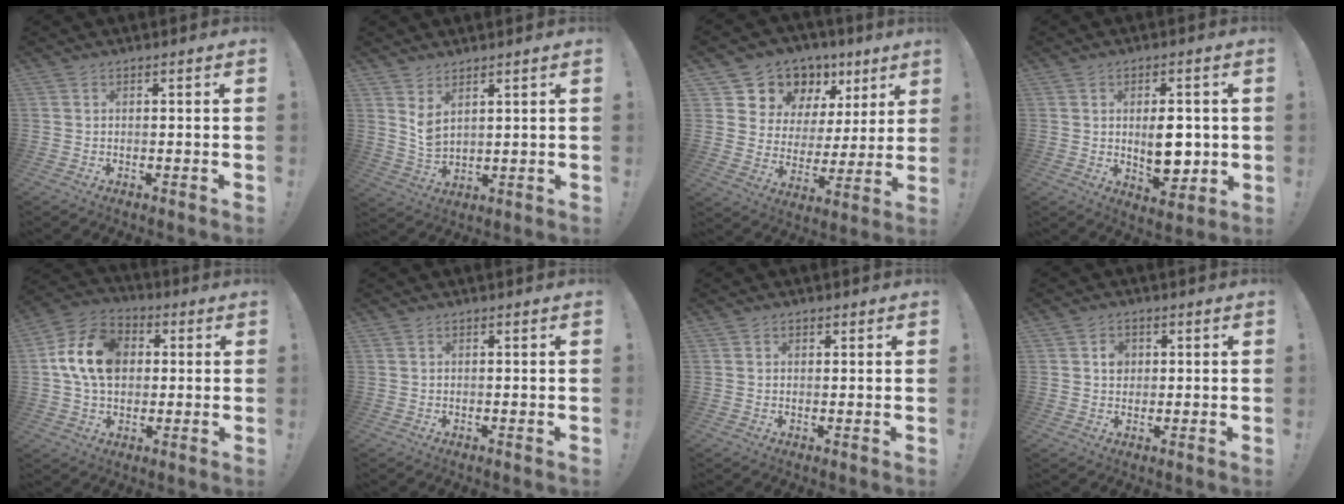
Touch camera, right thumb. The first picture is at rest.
{"total": 5.1, "force": [3.4, 2.1, 3.3], "torque": [-0.063, -0.027, 0.061]}
{"total": 11.6, "force": [8.1, 7.9, 2.4], "torque": [-0.040, -0.072, 0.166]}
{"total": 10.4, "force": [0.0, 5.9, 8.5], "torque": [-0.132, -0.006, 0.002]}
{"total": 16.1, "force": [2.9, 12.0, 10.4], "torque": [-0.176, 0.002, 0.058]}
{"total": 0.0}
{"total": 1.1, "force": [0.7, 0.8, 0.2], "torque": [0.010, -0.005, 0.010]}
{"total": 3.7, "force": [0.7, 3.2, 1.6], "torque": [-0.006, -0.005, 0.007]}